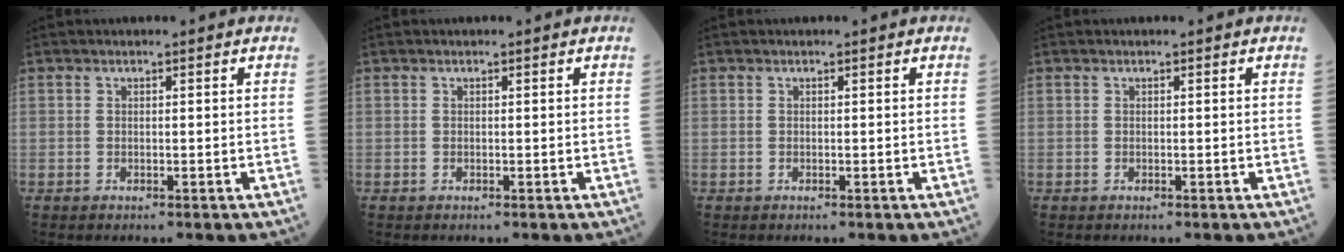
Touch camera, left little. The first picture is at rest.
{"total": 0.0}
{"total": 0.0}
{"total": 0.0}